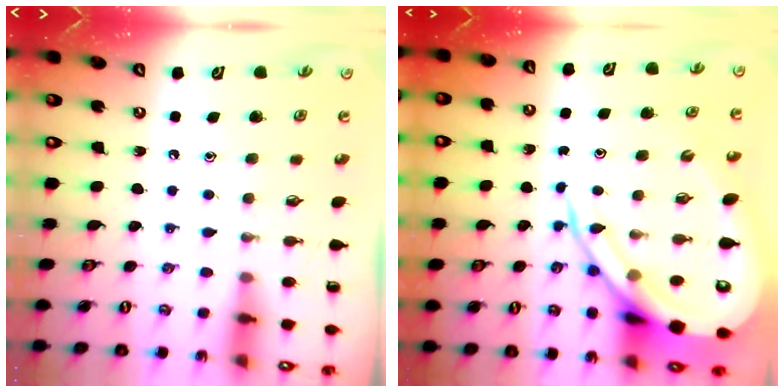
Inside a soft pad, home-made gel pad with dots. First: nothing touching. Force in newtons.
{"total": 16.7, "press": 16.6, "slide": 1.8}